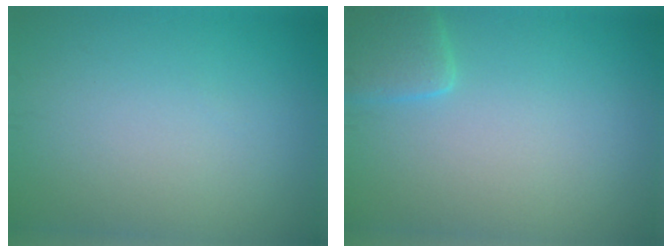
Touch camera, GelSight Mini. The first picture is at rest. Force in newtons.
{"total": 2.4, "press": 2.4, "slide": 0.1}